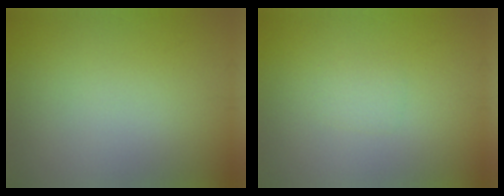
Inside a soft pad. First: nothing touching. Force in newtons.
{"total": 0.9, "press": 0.9, "slide": 0.1}